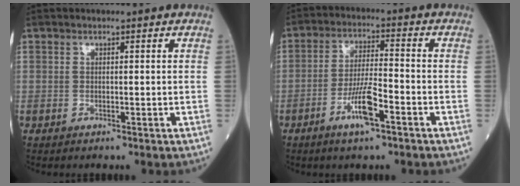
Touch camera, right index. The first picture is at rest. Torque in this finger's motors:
{"motor_torque": [1.03, -0.59, 0.54, 0.14]}